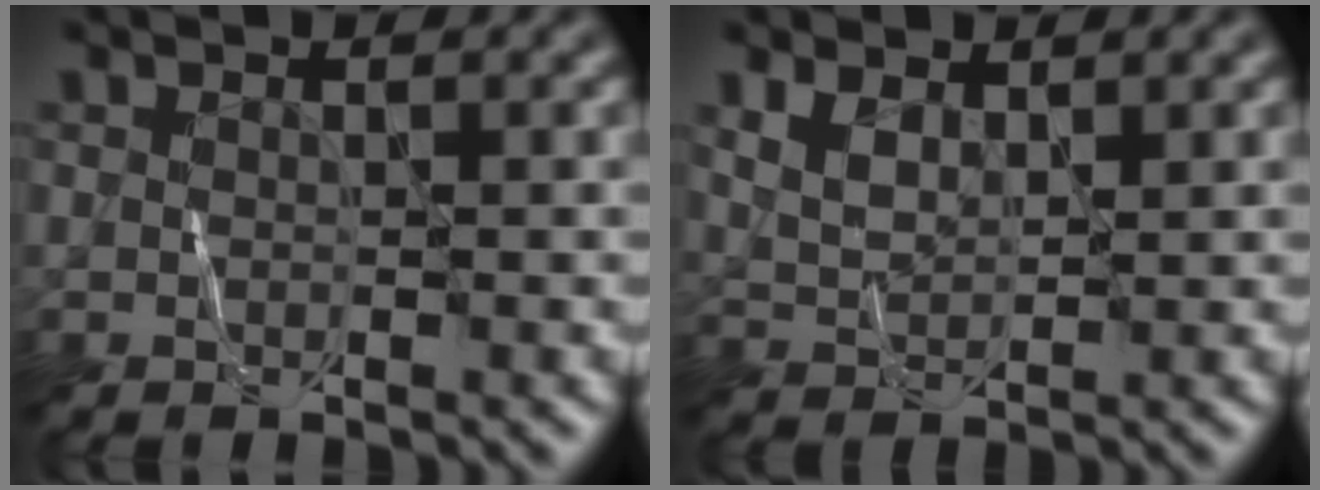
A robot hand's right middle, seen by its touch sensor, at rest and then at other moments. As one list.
[{"total": 2.1, "force": [1.3, 1.1, 1.3], "torque": [-0.034, -0.002, 0.031]}]